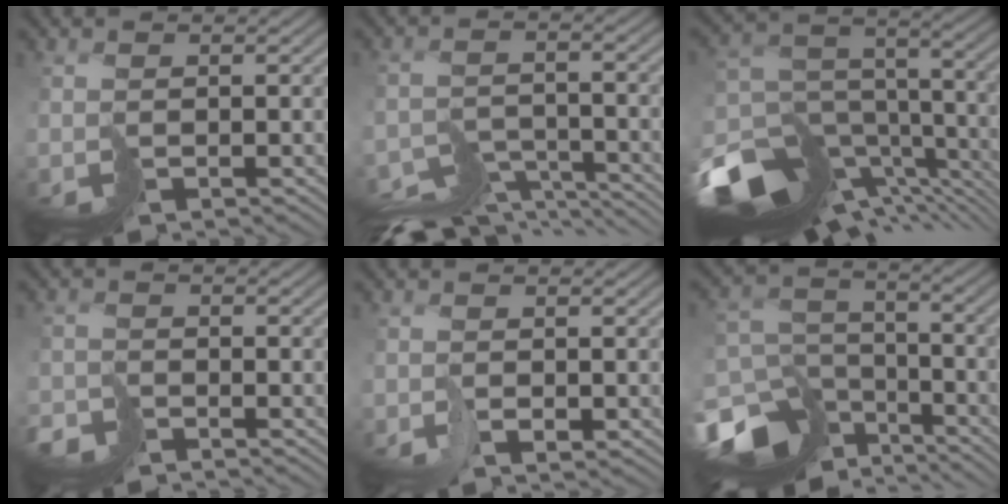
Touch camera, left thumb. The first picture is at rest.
{"total": 9.7, "force": [-9.1, 2.3, 2.5], "torque": [-0.029, -0.014, -0.137]}
{"total": 18.0, "force": [-10.8, 10.0, 10.3], "torque": [-0.226, -0.013, -0.137]}
{"total": 3.2, "force": [-3.0, 0.8, 0.7], "torque": [-0.006, 0.000, -0.067]}
{"total": 0.8, "force": [-0.5, 0.4, 0.5], "torque": [-0.001, 0.001, -0.010]}
{"total": 15.0, "force": [-9.9, 9.4, 6.1], "torque": [-0.179, -0.032, -0.143]}